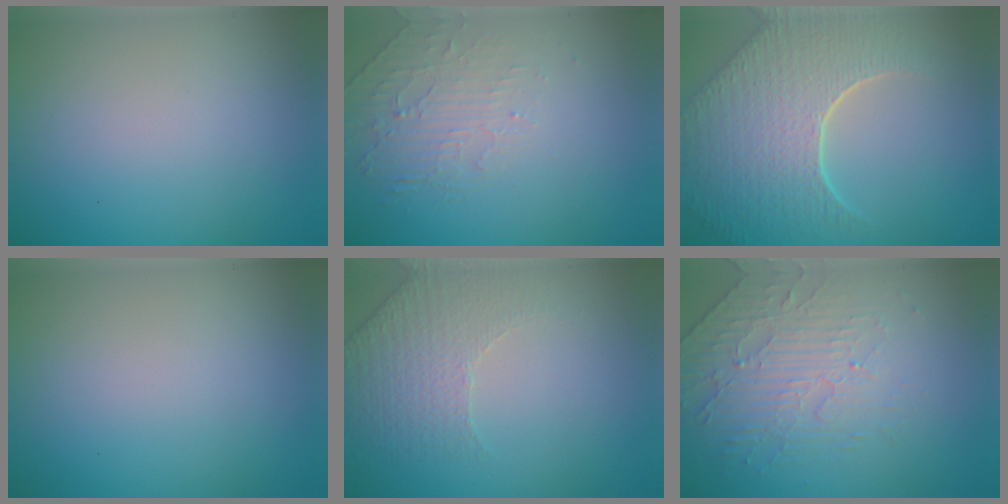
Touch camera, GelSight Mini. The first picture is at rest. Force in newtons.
{"total": 2.1, "press": 1.2, "slide": 1.7}
{"total": 8.4, "press": 6.1, "slide": 5.9}
{"total": 0.0}
{"total": 2.2, "press": 2.0, "slide": 1.0}
{"total": 4.7, "press": 3.3, "slide": 3.3}